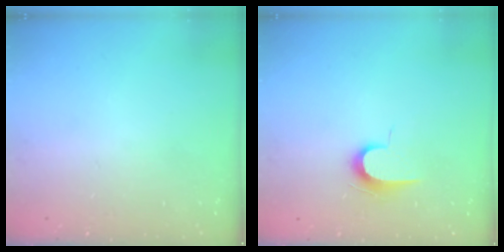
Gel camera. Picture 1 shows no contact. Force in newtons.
{"total": 7.2, "press": 7.1, "slide": 0.7}